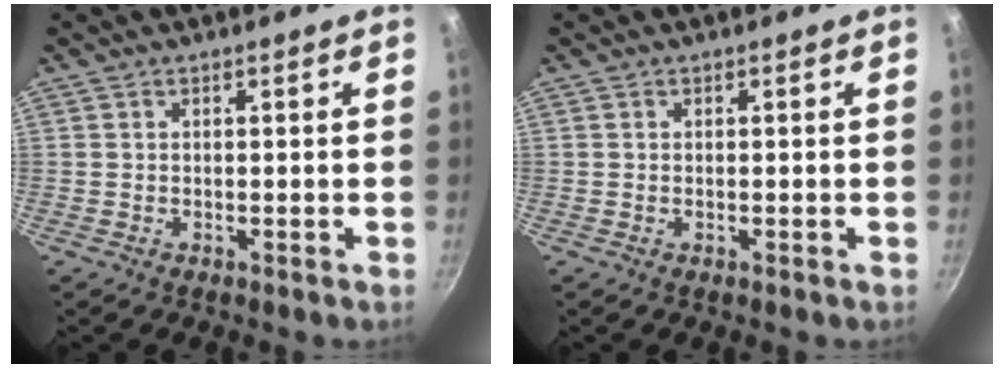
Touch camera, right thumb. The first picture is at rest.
{"total": 0.0}